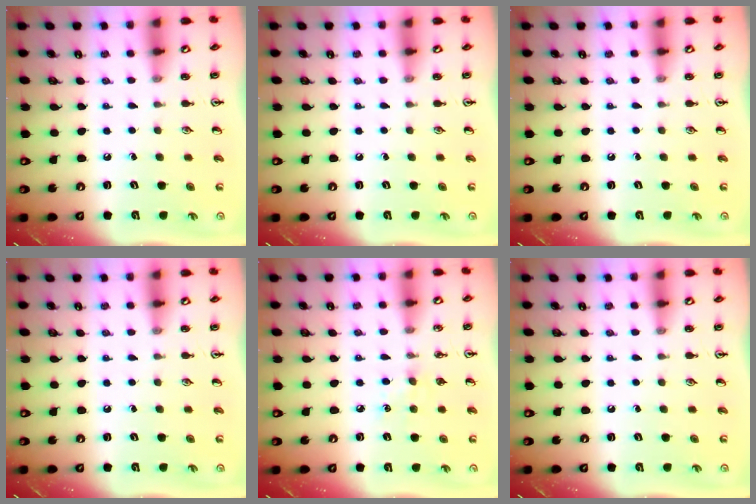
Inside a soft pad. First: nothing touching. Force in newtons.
{"total": 0.0}
{"total": 0.0}
{"total": 0.0}
{"total": 4.9, "press": 4.8, "slide": 0.7}
{"total": 0.0}